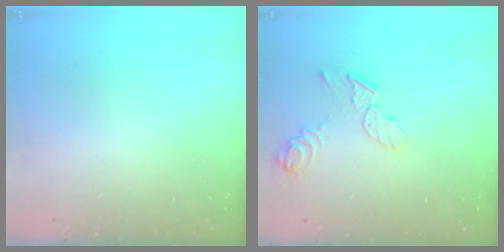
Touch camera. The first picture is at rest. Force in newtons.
{"total": 14.0, "press": 10.1, "slide": 9.7}